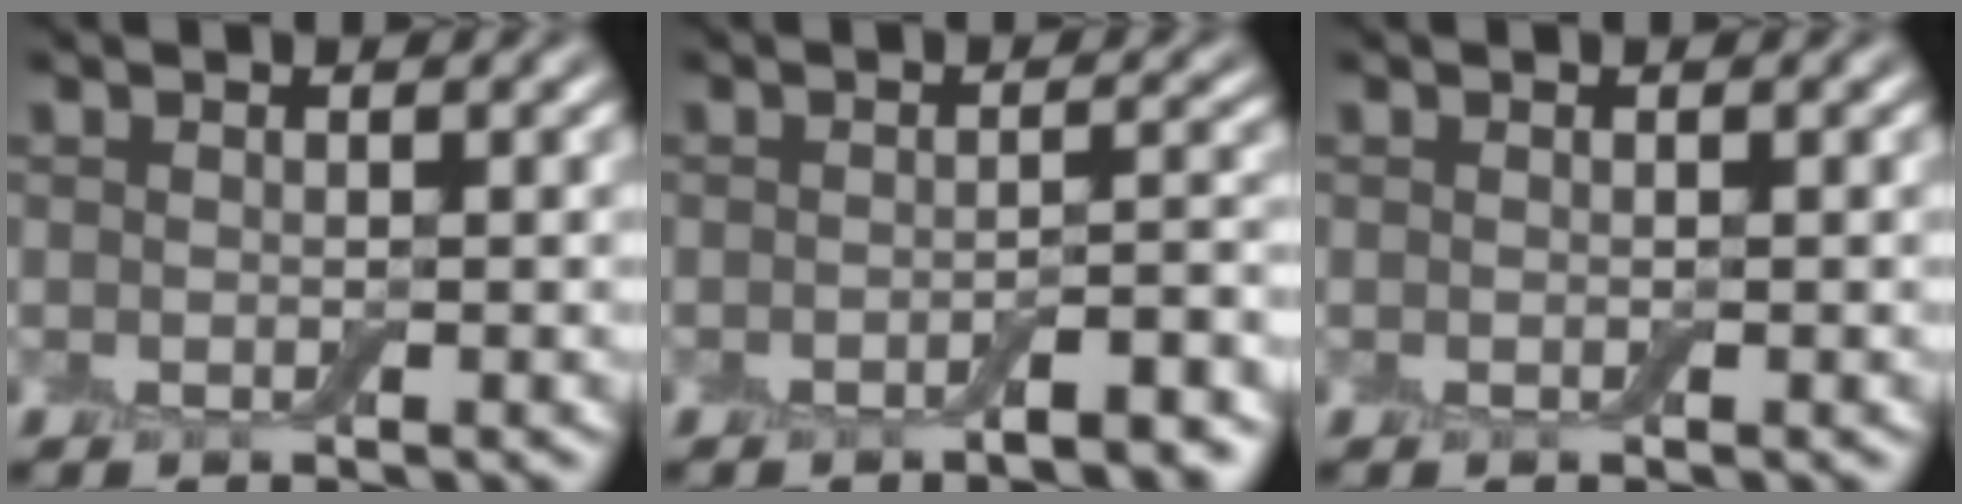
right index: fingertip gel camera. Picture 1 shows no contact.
{"total": 3.4, "force": [-2.0, 0.8, 2.7], "torque": [-0.036, 0.004, -0.034]}
{"total": 0.0}